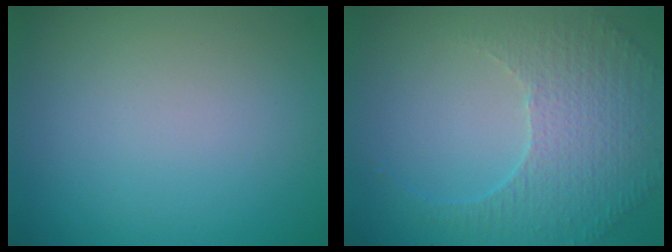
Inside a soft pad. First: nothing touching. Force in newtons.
{"total": 5.3, "press": 3.7, "slide": 3.8}